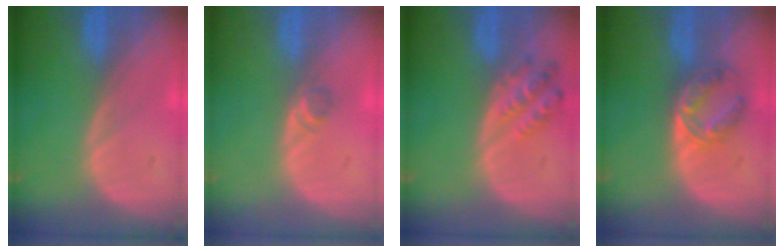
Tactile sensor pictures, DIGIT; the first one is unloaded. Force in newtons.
{"total": 1.6, "press": 1.4, "slide": 0.8}
{"total": 5.3, "press": 5.0, "slide": 1.9}
{"total": 6.3, "press": 5.7, "slide": 2.7}